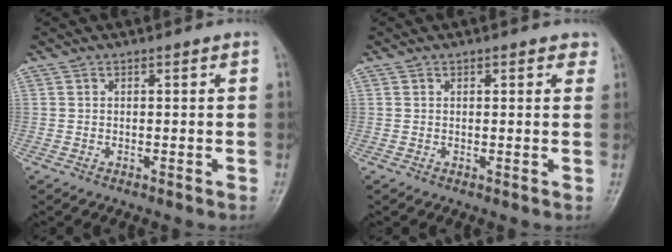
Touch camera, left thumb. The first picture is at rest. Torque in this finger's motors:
{"motor_torque": [-0.07, -0.05, -0.18, -0.09, 0.05]}